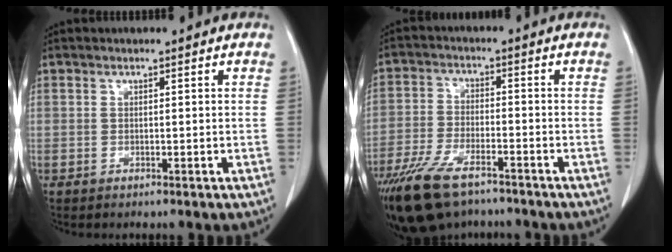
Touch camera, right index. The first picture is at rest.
{"total": 12.0, "force": [-8.9, 4.2, 7.0], "torque": [-0.141, -0.019, -0.156]}